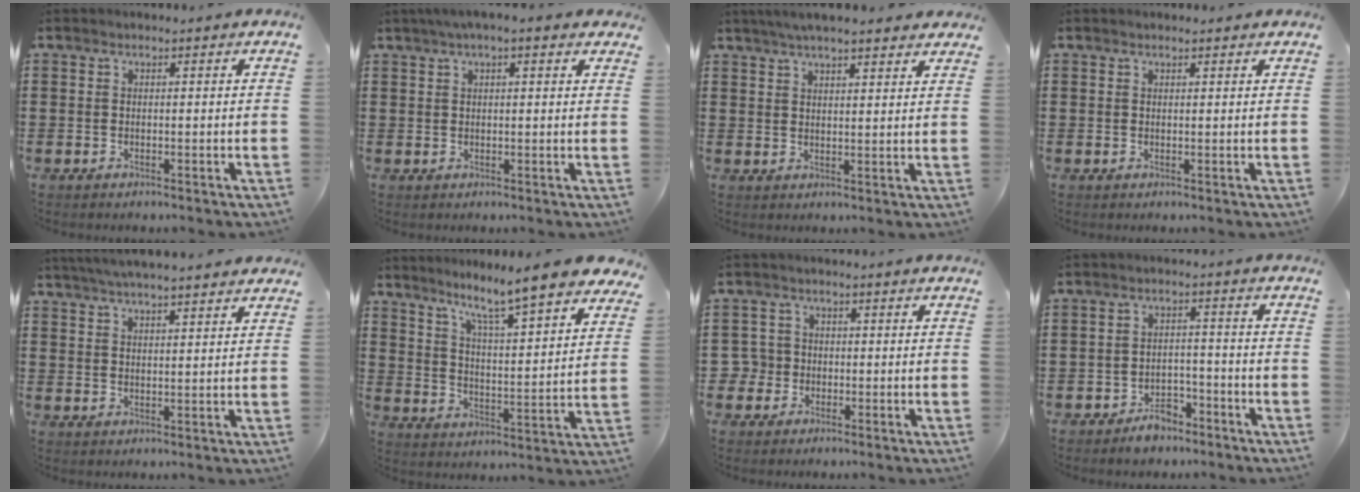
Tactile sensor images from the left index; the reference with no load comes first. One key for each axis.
{"total": 2.9, "fx": 1.9, "fy": 0.5, "fz": 2.2, "tx": -0.047, "ty": 0.006, "tz": 0.033}
{"total": 4.5, "fx": 4.0, "fy": 0.4, "fz": 2.0, "tx": -0.049, "ty": -0.001, "tz": 0.072}
{"total": 0.6, "fx": 0.5, "fy": 0.2, "fz": 0.2, "tx": -0.005, "ty": 0.002, "tz": 0.009}
{"total": 4.1, "fx": 3.9, "fy": -0.3, "fz": 1.4, "tx": -0.039, "ty": -0.010, "tz": 0.069}
{"total": 7.2, "fx": 6.3, "fy": -0.9, "fz": 3.4, "tx": -0.088, "ty": -0.053, "tz": 0.095}
{"total": 3.0, "fx": -0.8, "fy": 2.9, "fz": 0.3, "tx": -0.037, "ty": -0.001, "tz": -0.026}
{"total": 4.0, "fx": -3.5, "fy": 1.7, "fz": 1.0, "tx": -0.018, "ty": 0.013, "tz": -0.068}